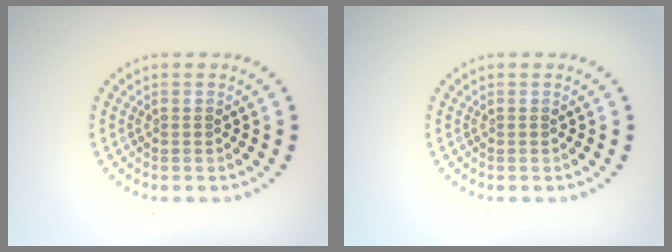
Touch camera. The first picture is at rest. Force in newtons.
{"total": 0.0}